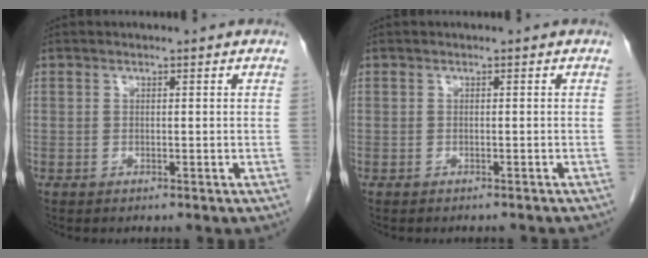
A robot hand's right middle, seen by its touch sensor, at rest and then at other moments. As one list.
[{"total": 2.7, "force": [-2.6, 0.4, 0.8], "torque": [-0.015, -0.006, -0.030]}]